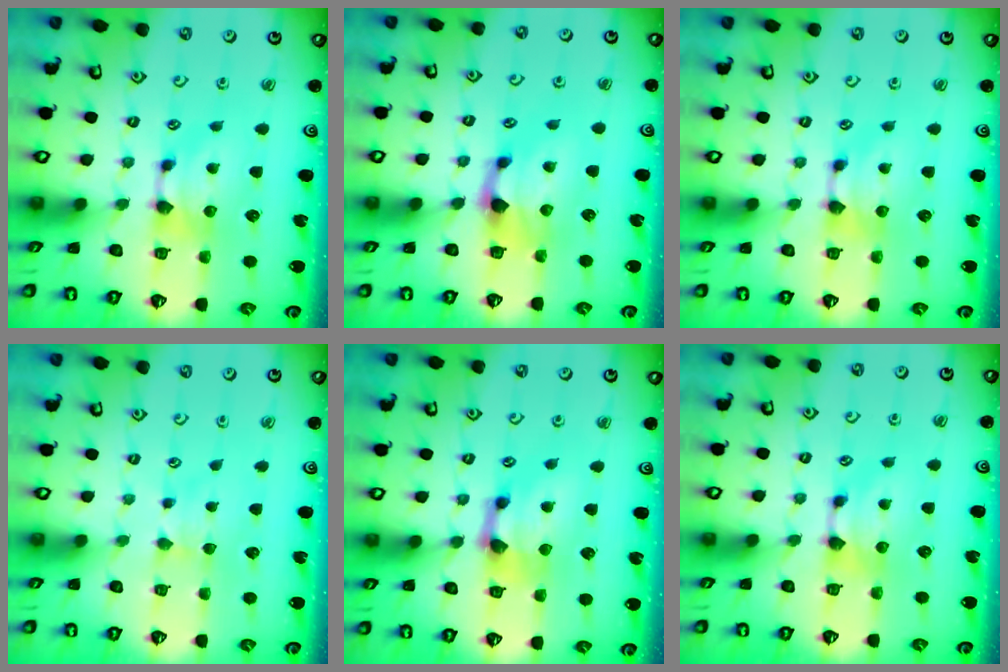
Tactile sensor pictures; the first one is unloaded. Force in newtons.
{"total": 1.9, "press": 1.4, "slide": 1.3}
{"total": 0.0}
{"total": 2.0, "press": 1.9, "slide": 0.5}
{"total": 2.4, "press": 1.6, "slide": 1.8}
{"total": 0.0}